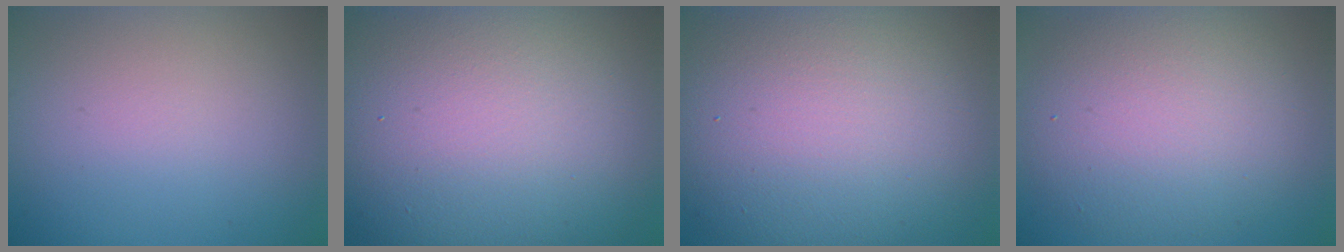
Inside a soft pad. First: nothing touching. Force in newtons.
{"total": 17.8, "press": 17.8, "slide": 0.7}
{"total": 12.9, "press": 12.9, "slide": 0.8}
{"total": 7.8, "press": 7.8, "slide": 0.5}